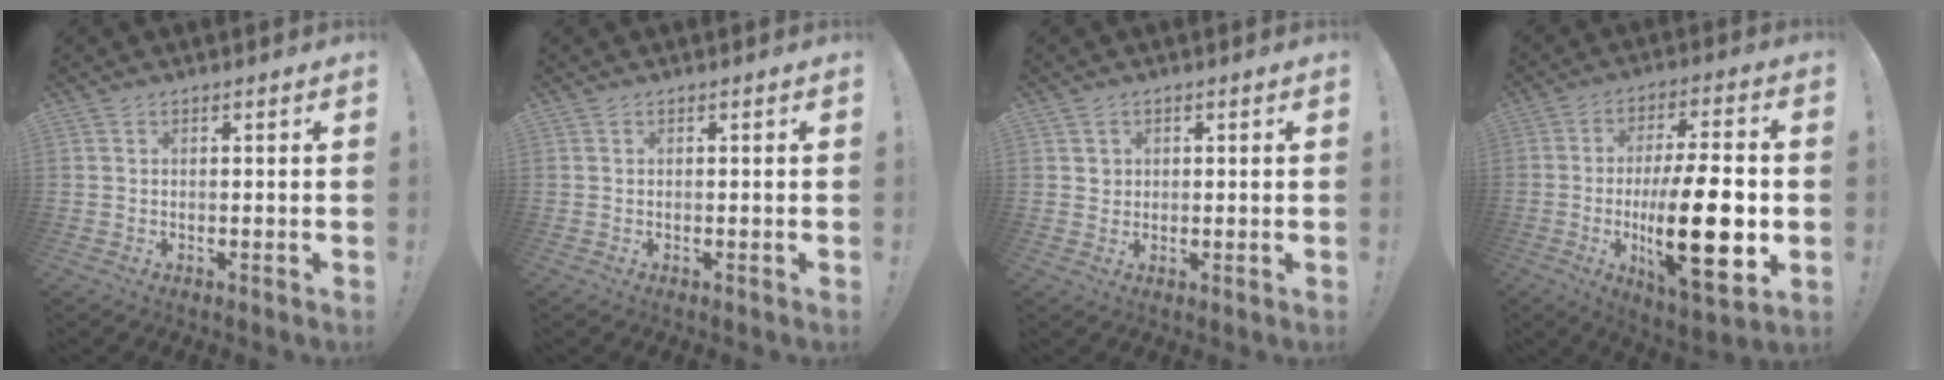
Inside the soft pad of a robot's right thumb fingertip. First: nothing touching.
{"total": 0.0}
{"total": 2.2, "force": [0.8, 2.0, 0.3], "torque": [0.000, -0.004, 0.014]}
{"total": 22.7, "force": [-3.6, 6.8, 21.3], "torque": [-0.348, -0.008, -0.054]}